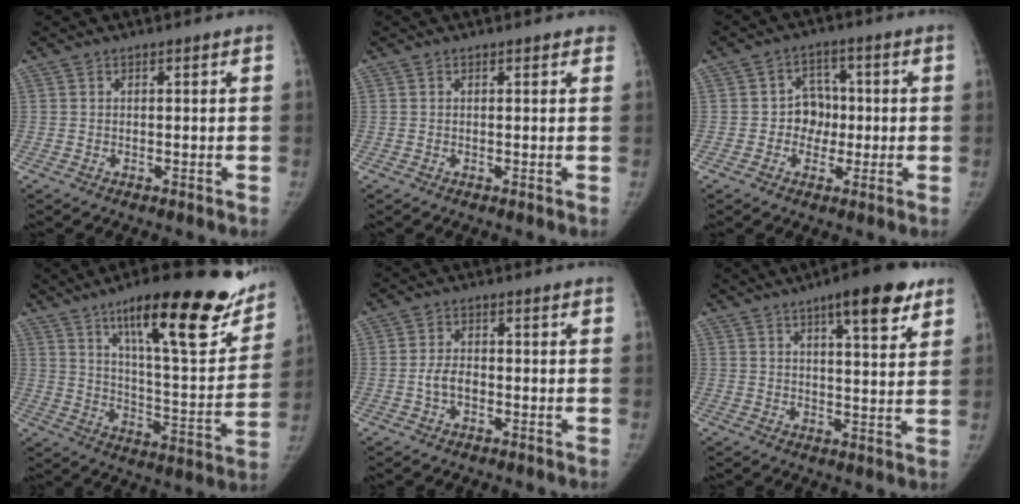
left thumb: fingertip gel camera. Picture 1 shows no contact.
{"total": 1.0, "force": [0.8, 0.4, 0.4], "torque": [0.002, 0.000, 0.005]}
{"total": 6.3, "force": [-0.5, 5.4, 3.1], "torque": [-0.007, 0.013, -0.017]}
{"total": 26.3, "force": [17.4, 6.4, 18.7], "torque": [-0.231, -0.075, 0.260]}
{"total": 3.6, "force": [-0.9, 2.3, 2.6], "torque": [-0.049, 0.013, -0.019]}
{"total": 11.7, "force": [6.8, 3.2, 9.0], "torque": [-0.102, -0.025, 0.091]}